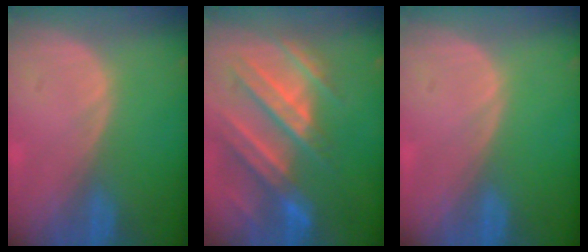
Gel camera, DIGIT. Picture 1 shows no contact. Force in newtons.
{"total": 10.8, "press": 9.7, "slide": 4.7}
{"total": 0.0}